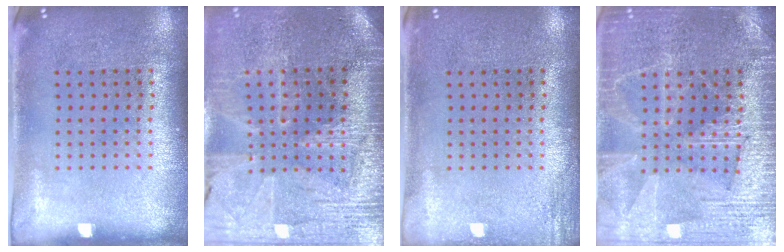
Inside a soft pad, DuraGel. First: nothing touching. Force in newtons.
{"total": 3.5, "press": 3.2, "slide": 1.3}
{"total": 1.4, "press": 1.4, "slide": 0.2}
{"total": 3.7, "press": 3.7, "slide": 0.5}